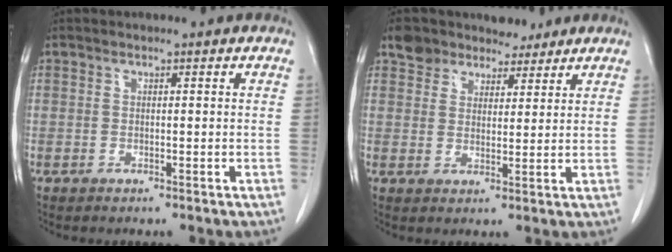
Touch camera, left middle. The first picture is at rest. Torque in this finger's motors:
{"motor_torque": [0.31, -0.47, 0.01, 0.01]}